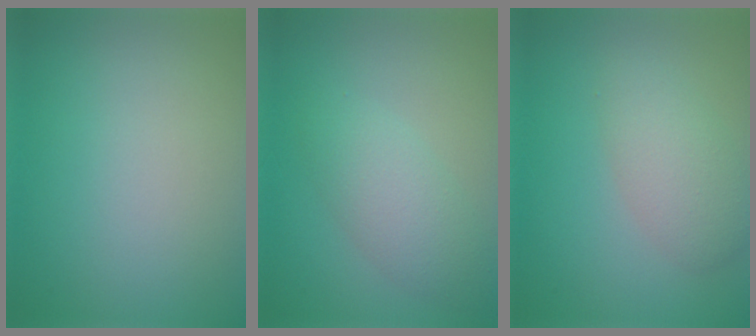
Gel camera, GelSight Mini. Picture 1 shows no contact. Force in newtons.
{"total": 3.4, "press": 3.4, "slide": 0.1}
{"total": 3.5, "press": 3.5, "slide": 0.2}